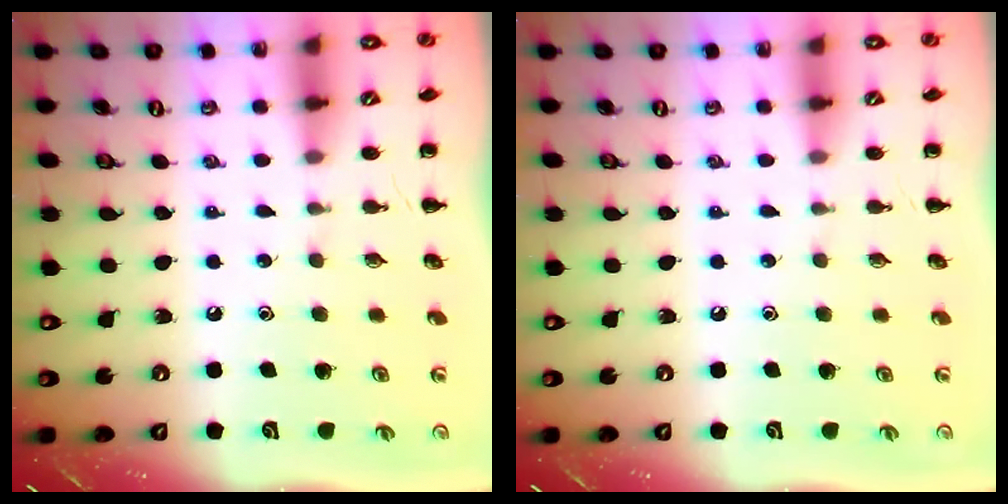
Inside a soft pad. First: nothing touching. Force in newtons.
{"total": 0.0}